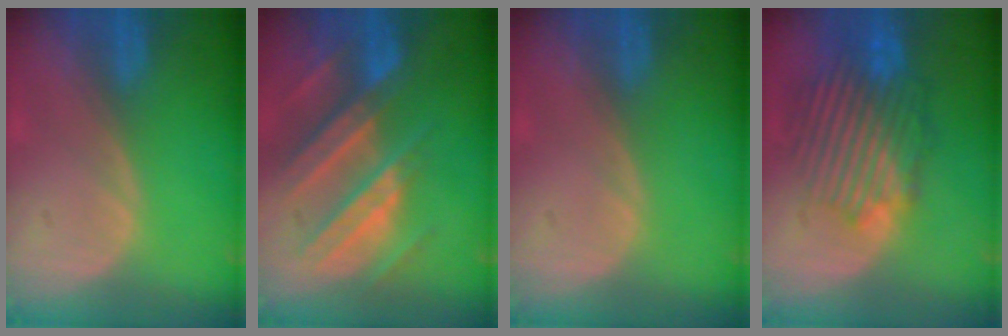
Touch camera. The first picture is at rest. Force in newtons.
{"total": 10.5, "press": 9.3, "slide": 4.8}
{"total": 0.0}
{"total": 10.0, "press": 9.6, "slide": 2.7}